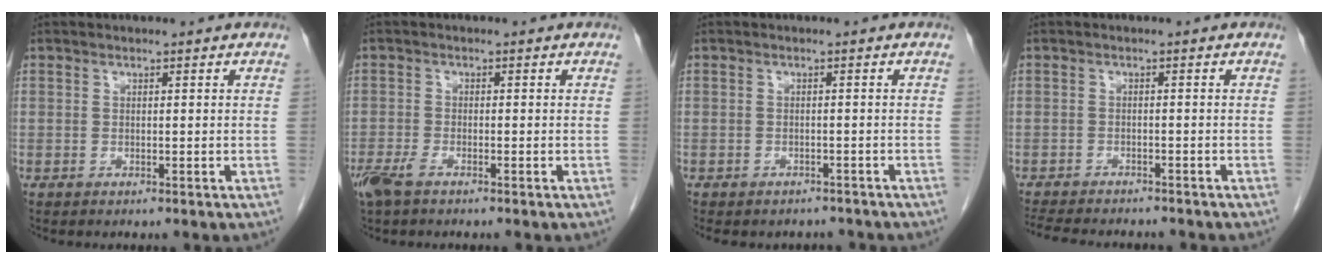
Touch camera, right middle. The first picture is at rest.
{"total": 3.3, "force": [-2.3, 0.9, 2.2], "torque": [-0.049, -0.006, -0.044]}
{"total": 6.1, "force": [-5.3, 2.9, 0.9], "torque": [-0.011, 0.002, -0.062]}
{"total": 10.9, "force": [-9.8, 2.5, 4.1], "torque": [-0.077, -0.008, -0.135]}